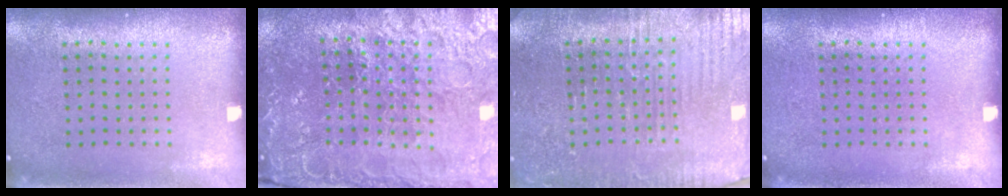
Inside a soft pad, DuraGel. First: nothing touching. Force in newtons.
{"total": 3.8, "press": 3.8, "slide": 0.6}
{"total": 3.4, "press": 3.4, "slide": 0.5}
{"total": 0.0}